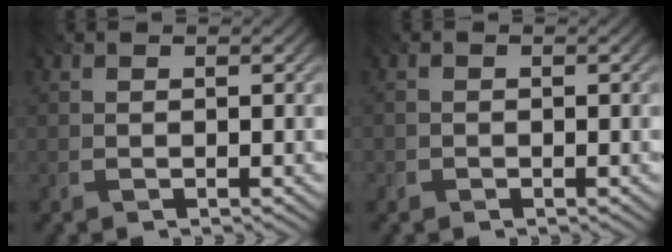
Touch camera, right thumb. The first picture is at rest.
{"total": 0.8, "force": [-0.6, 0.5, -0.4], "torque": [0.011, -0.001, -0.015]}